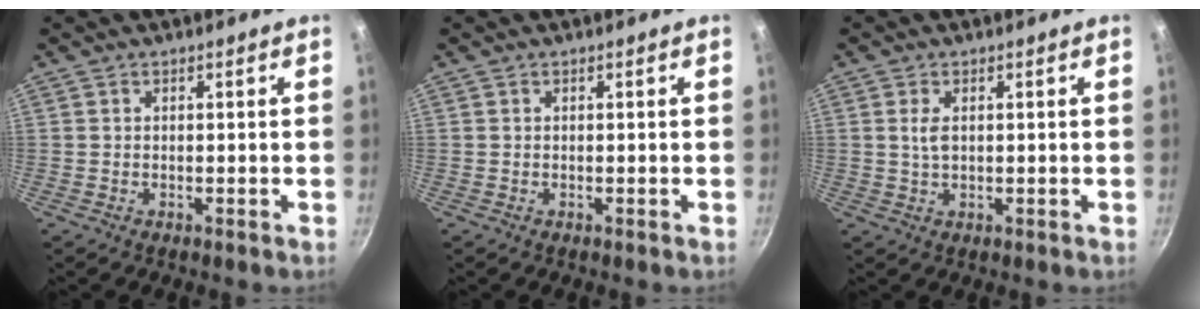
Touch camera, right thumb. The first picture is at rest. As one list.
[{"total": 0.0}, {"total": 2.7, "force": [0.5, 1.5, 2.2], "torque": [-0.039, -0.002, 0.011]}]